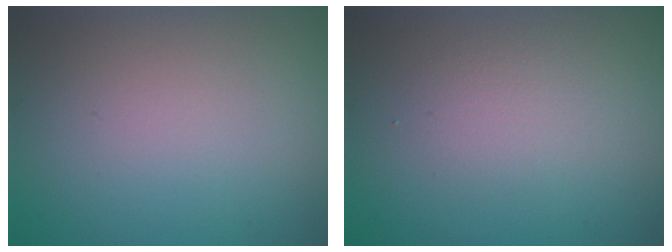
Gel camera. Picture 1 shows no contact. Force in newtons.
{"total": 1.9, "press": 1.9, "slide": 0.2}